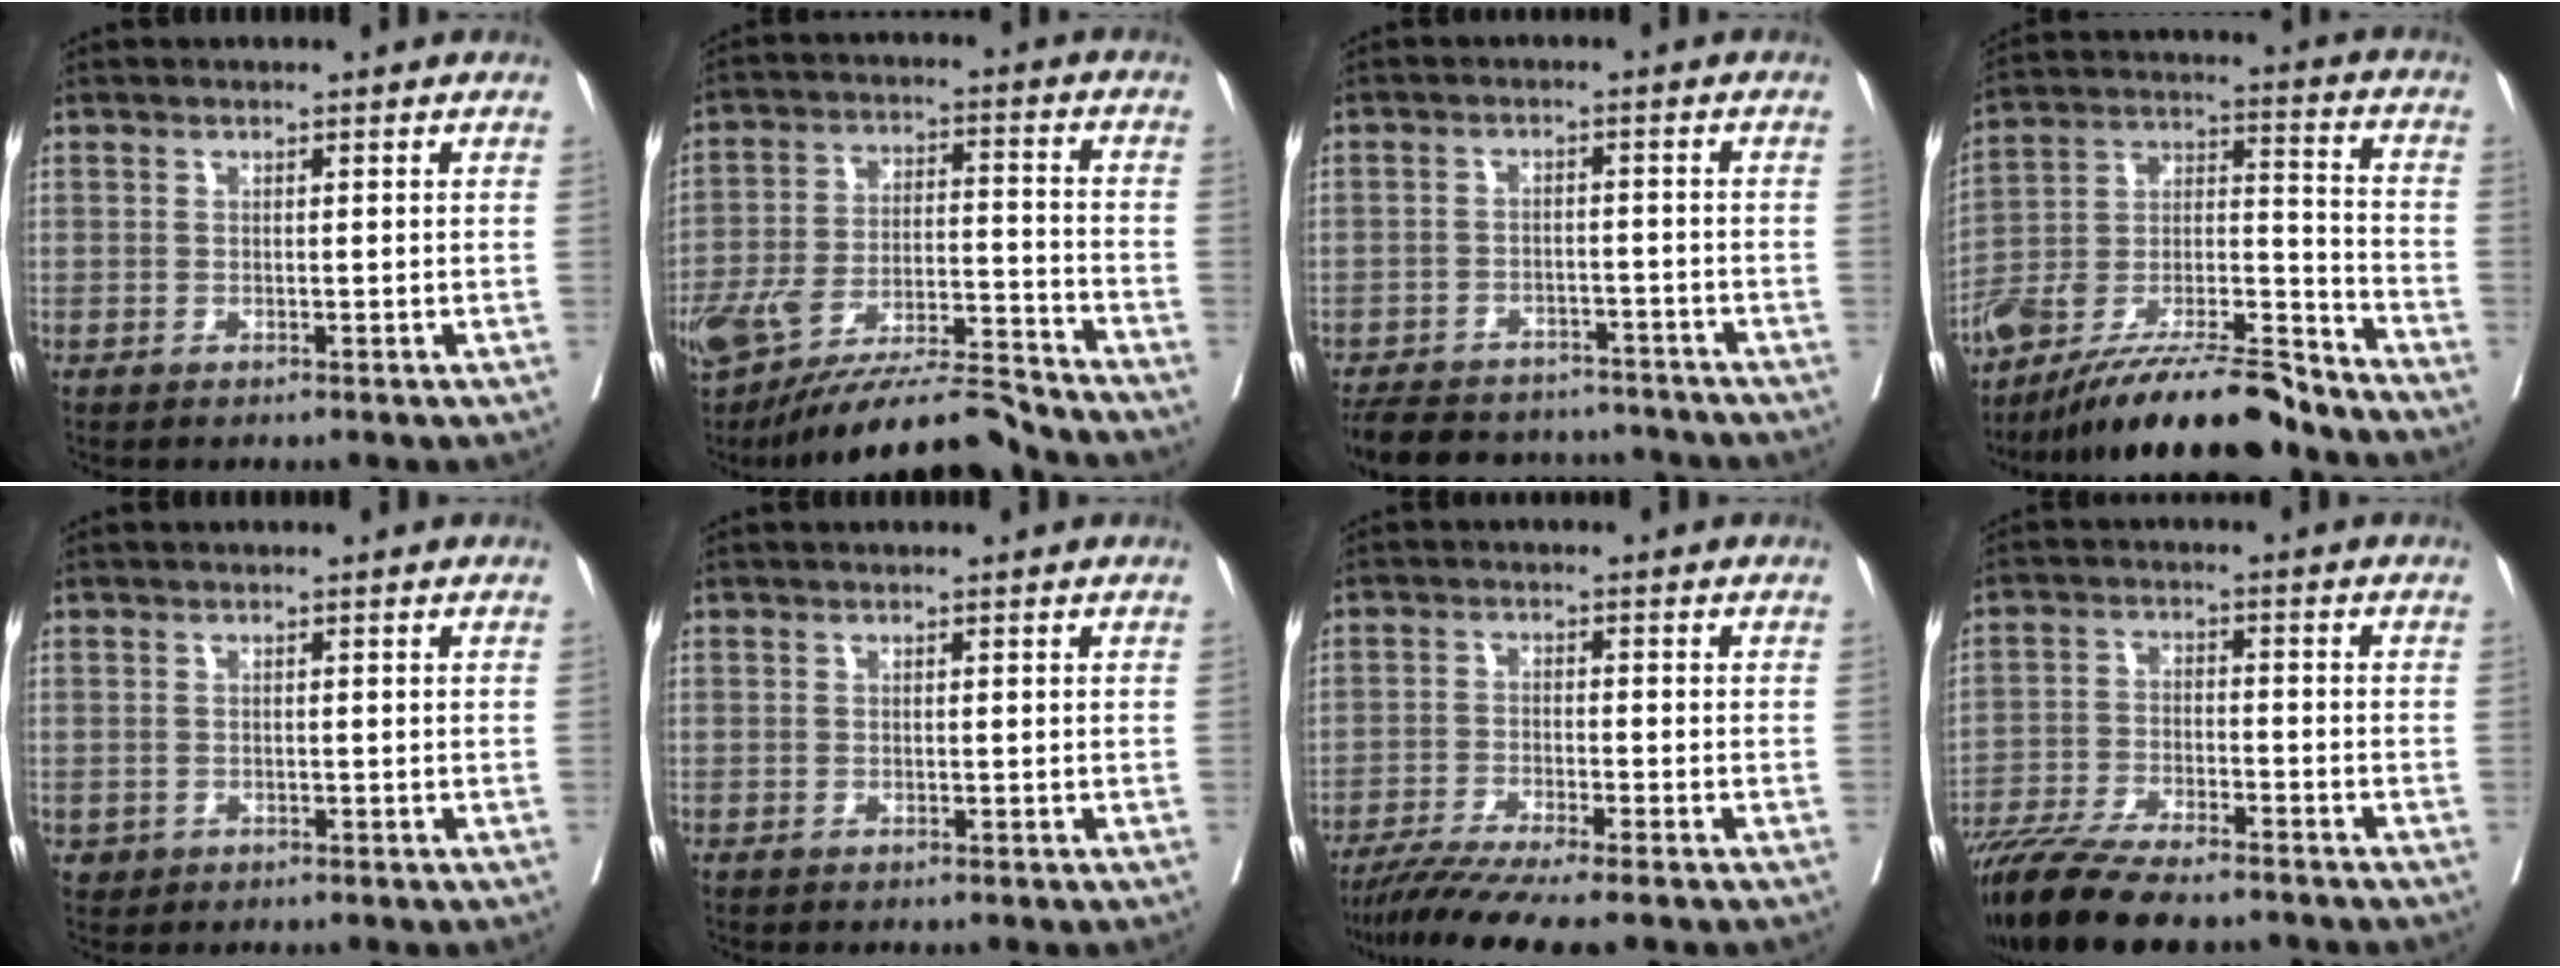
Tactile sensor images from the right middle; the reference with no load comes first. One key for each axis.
{"total": 18.1, "fx": -15.8, "fy": 2.0, "fz": 8.7, "tx": -0.167, "ty": 0.003, "tz": -0.273}
{"total": 15.1, "fx": -13.6, "fy": 5.1, "fz": 4.4, "tx": -0.102, "ty": 0.004, "tz": -0.185}
{"total": 21.0, "fx": -18.1, "fy": 2.8, "fz": 10.3, "tx": -0.181, "ty": 0.005, "tz": -0.321}
{"total": 1.0, "fx": -0.4, "fy": 1.0, "fz": 0.2, "tx": -0.002, "ty": 0.004, "tz": 0.000}
{"total": 0.0}
{"total": 7.9, "fx": -6.6, "fy": -0.8, "fz": 4.3, "tx": -0.062, "ty": -0.023, "tz": -0.110}
{"total": 15.0, "fx": -12.7, "fy": 2.6, "fz": 7.5, "tx": -0.137, "ty": -0.029, "tz": -0.209}